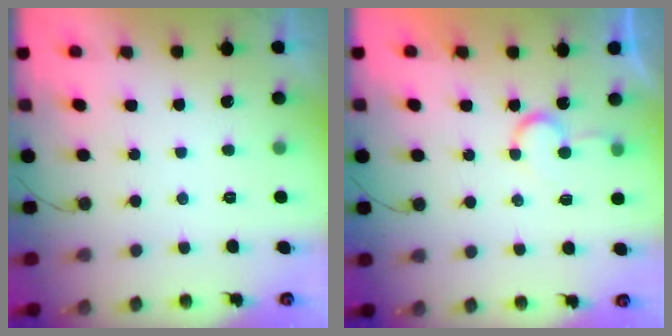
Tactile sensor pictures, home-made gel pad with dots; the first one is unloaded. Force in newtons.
{"total": 6.3, "press": 6.2, "slide": 0.6}